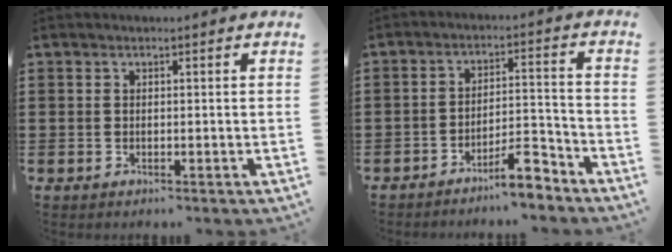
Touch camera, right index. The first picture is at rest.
{"total": 7.0, "force": [-5.9, 1.4, 3.6], "torque": [-0.055, 0.012, -0.108]}